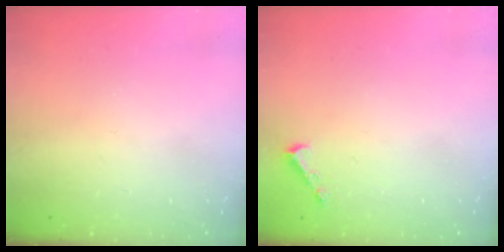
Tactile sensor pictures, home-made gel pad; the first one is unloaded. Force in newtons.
{"total": 1.6, "press": 1.6, "slide": 0.1}